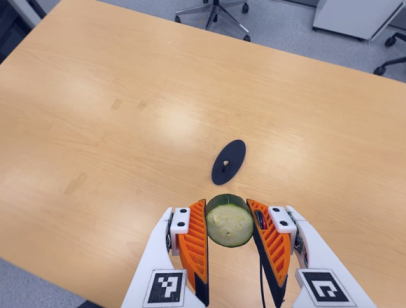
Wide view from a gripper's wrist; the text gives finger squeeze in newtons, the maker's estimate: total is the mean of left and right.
{"total": 10.3, "left": 9.9, "right": 10.8}